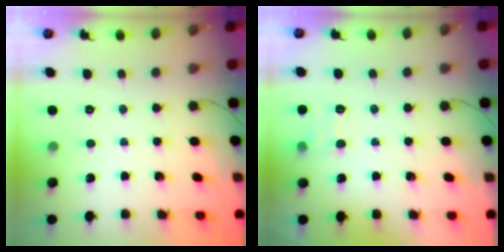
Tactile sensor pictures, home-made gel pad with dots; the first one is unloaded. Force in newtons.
{"total": 8.8, "press": 8.6, "slide": 1.7}